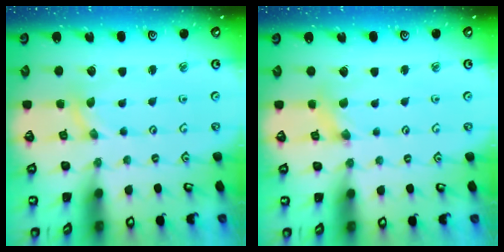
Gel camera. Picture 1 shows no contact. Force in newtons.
{"total": 0.0}